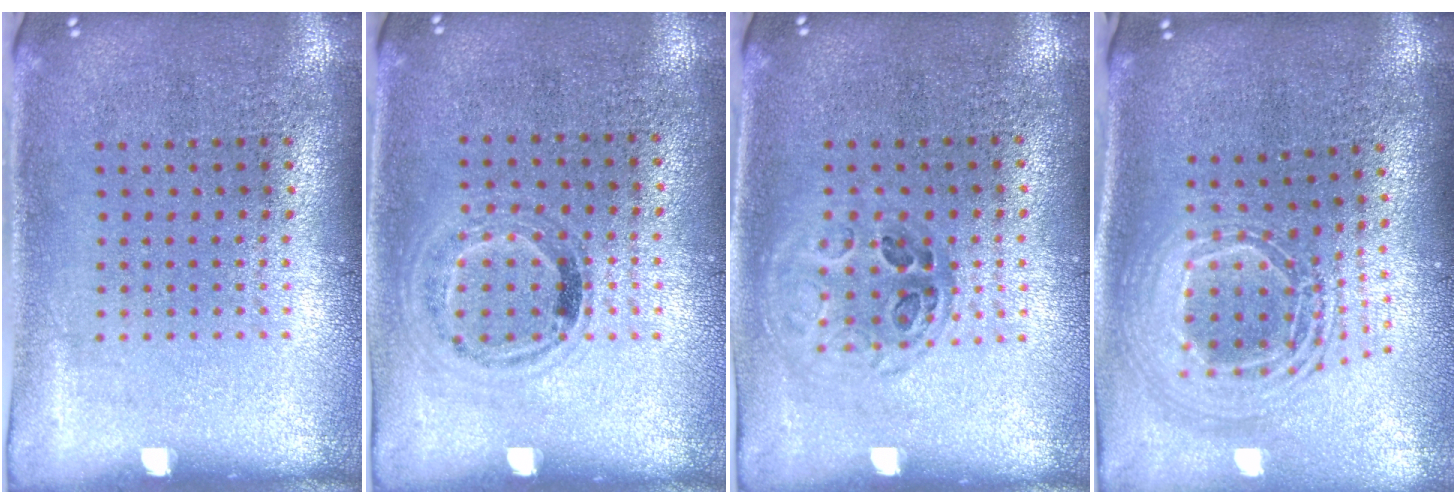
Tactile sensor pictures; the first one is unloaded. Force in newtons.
{"total": 1.1, "press": 0.9, "slide": 0.6}
{"total": 0.9, "press": 0.9, "slide": 0.3}
{"total": 2.4, "press": 1.8, "slide": 1.6}